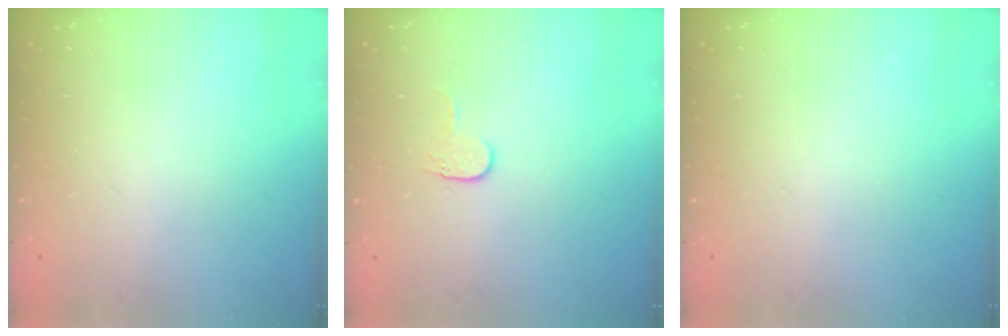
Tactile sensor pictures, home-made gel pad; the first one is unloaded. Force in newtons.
{"total": 3.9, "press": 3.9, "slide": 0.4}
{"total": 0.0}